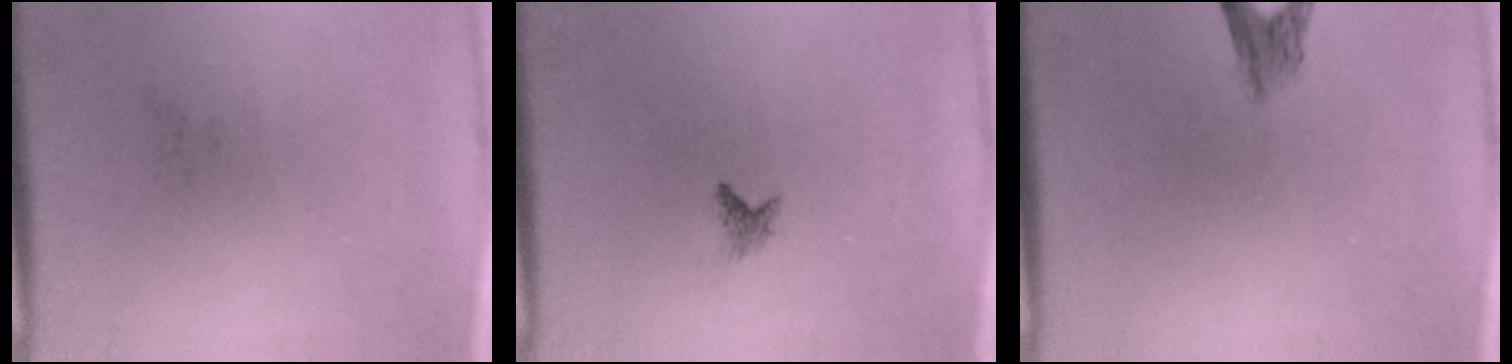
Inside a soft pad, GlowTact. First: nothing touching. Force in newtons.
{"total": 0.8}
{"total": 2.0}